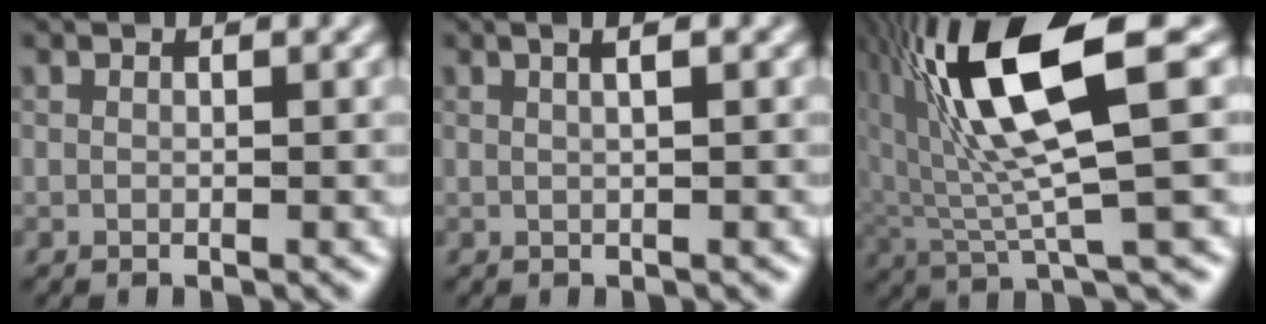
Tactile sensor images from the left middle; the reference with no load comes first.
{"total": 1.8, "force": [0.6, 0.7, 1.6], "torque": [-0.011, 0.017, -0.004]}
{"total": 10.6, "force": [2.6, 2.2, 10.0], "torque": [-0.203, 0.015, 0.068]}